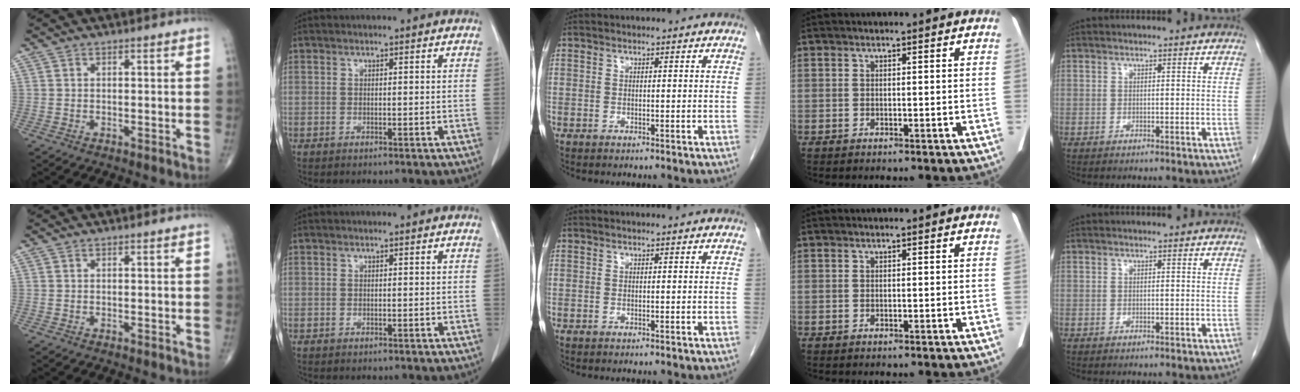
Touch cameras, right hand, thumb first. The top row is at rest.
{}